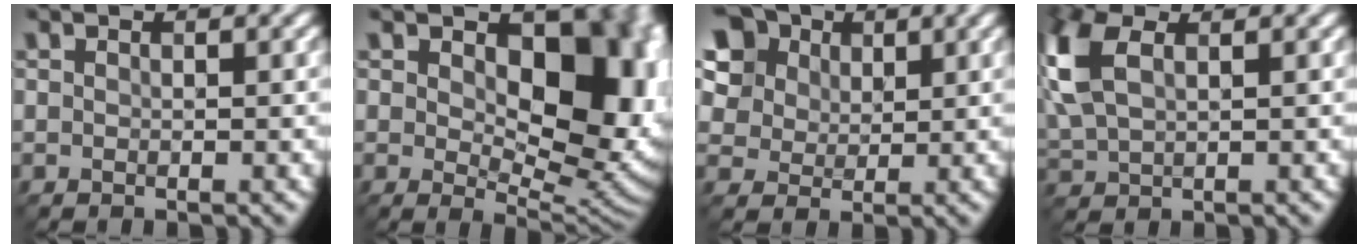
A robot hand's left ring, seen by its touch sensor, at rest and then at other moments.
{"total": 14.3, "force": [1.9, 8.9, 11.0], "torque": [-0.115, -0.017, 0.046]}
{"total": 10.7, "force": [5.5, 8.0, 4.4], "torque": [-0.123, 0.024, 0.091]}
{"total": 6.8, "force": [2.2, 3.7, 5.2], "torque": [-0.161, 0.013, 0.045]}